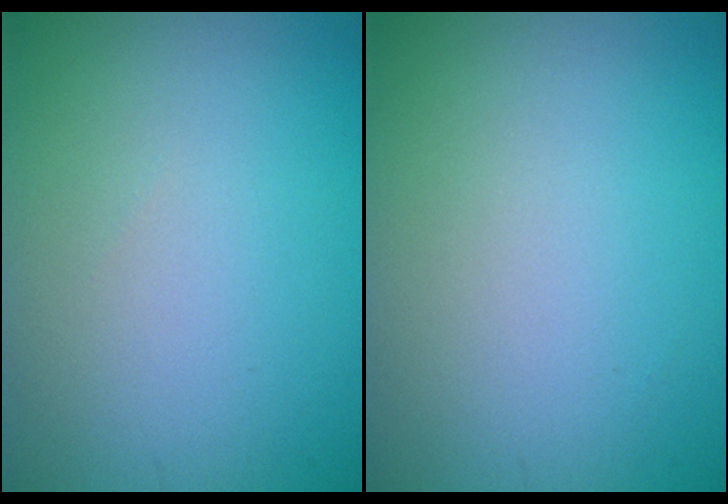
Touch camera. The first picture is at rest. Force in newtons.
{"total": 0.0}